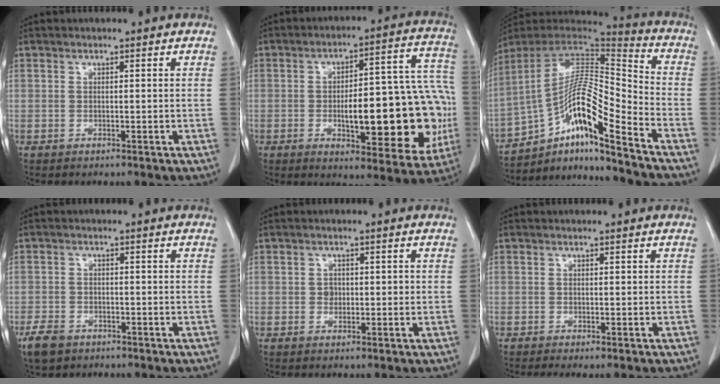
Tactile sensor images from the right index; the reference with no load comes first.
{"total": 22.7, "force": [-3.8, 7.1, 21.2], "torque": [-0.214, 0.037, -0.033]}
{"total": 17.7, "force": [-10.6, 1.7, 14.1], "torque": [-0.262, 0.013, -0.184]}
{"total": 4.5, "force": [-3.2, 2.6, 1.9], "torque": [-0.043, -0.002, -0.052]}
{"total": 1.7, "force": [-0.1, 1.4, 0.9], "torque": [-0.012, 0.004, 0.000]}
{"total": 2.3, "force": [-1.8, 0.4, 1.4], "torque": [-0.017, -0.007, -0.023]}